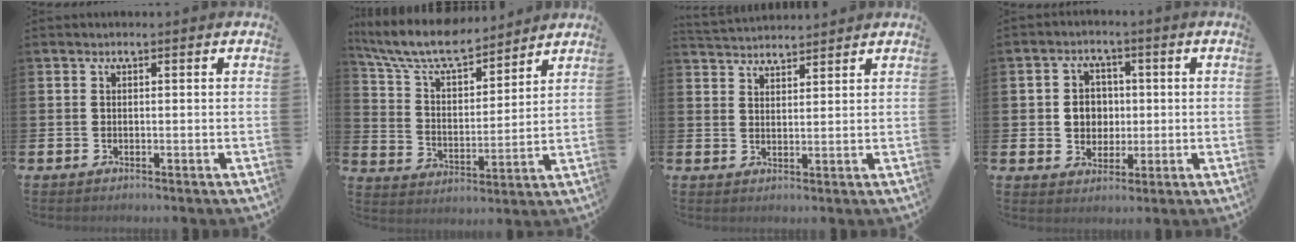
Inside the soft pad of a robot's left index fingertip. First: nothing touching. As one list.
[{"total": 9.0, "force": [8.2, 1.9, 3.2], "torque": [-0.104, -0.046, 0.146]}, {"total": 3.4, "force": [3.4, 0.4, -0.1], "torque": [-0.007, -0.018, 0.062]}, {"total": 4.2, "force": [0.5, 3.9, 1.4], "torque": [-0.029, 0.010, 0.003]}]